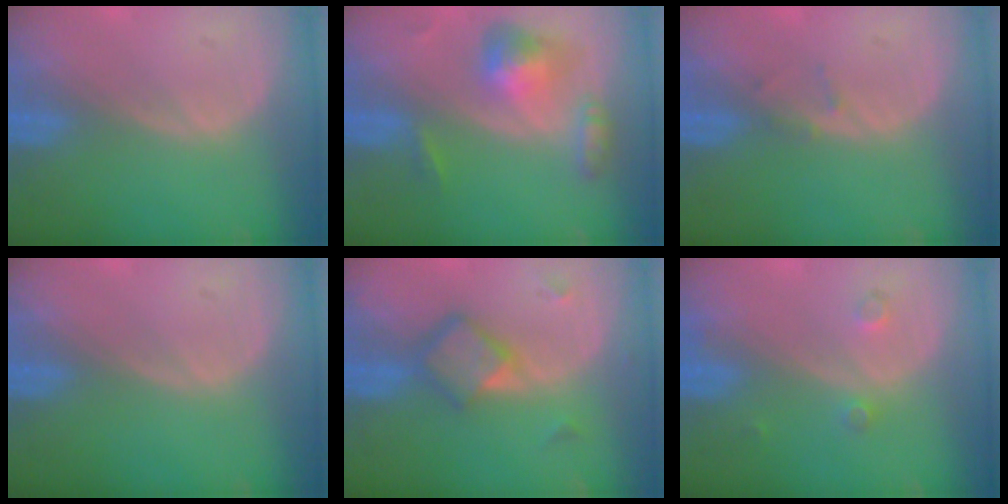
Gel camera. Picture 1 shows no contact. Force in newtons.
{"total": 6.5, "press": 5.9, "slide": 2.5}
{"total": 1.1, "press": 0.8, "slide": 0.7}
{"total": 0.0}
{"total": 5.8, "press": 5.1, "slide": 2.8}
{"total": 2.1, "press": 1.8, "slide": 1.1}